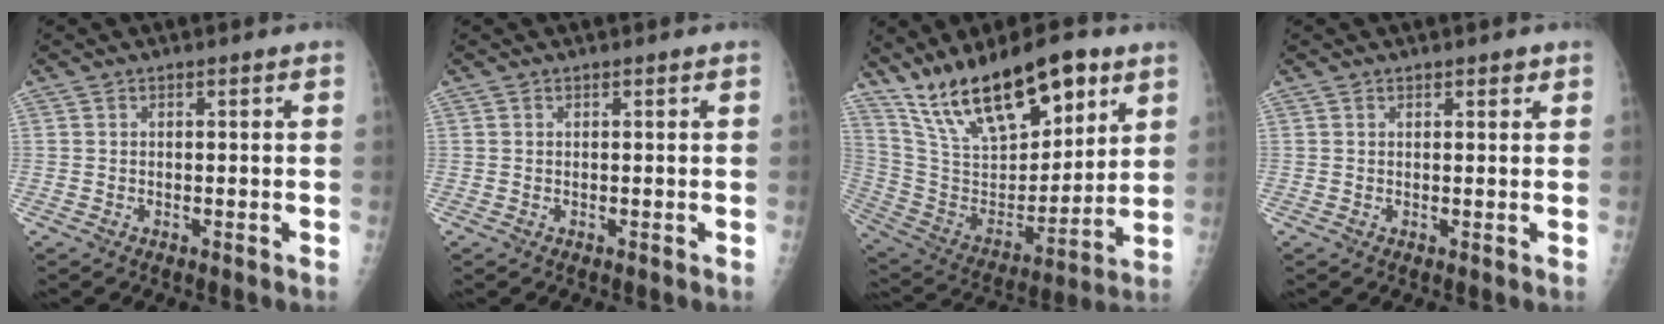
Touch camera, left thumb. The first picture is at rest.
{"total": 0.0}
{"total": 23.5, "force": [15.2, 9.5, 15.2], "torque": [-0.222, -0.052, 0.279]}
{"total": 1.1, "force": [0.8, 0.6, 0.5], "torque": [0.003, -0.004, 0.009]}